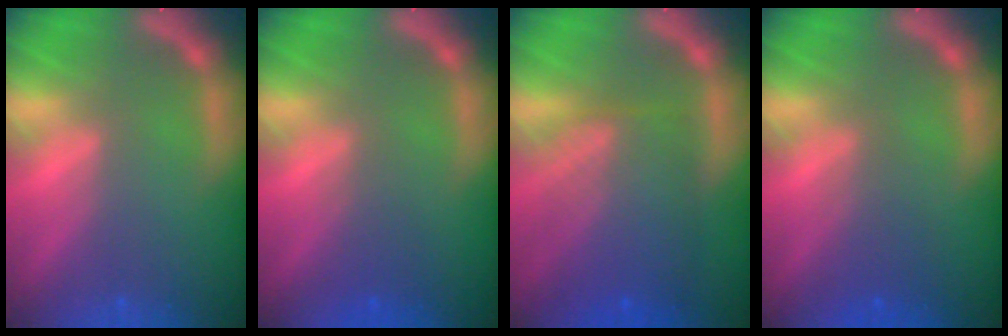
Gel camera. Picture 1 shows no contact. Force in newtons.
{"total": 2.0}
{"total": 8.1}
{"total": 2.5}